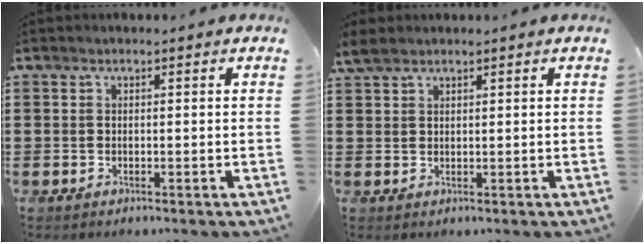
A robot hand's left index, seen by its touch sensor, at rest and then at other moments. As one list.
[{"total": 2.3, "force": [1.9, 0.7, 1.2], "torque": [-0.028, 0.004, 0.035]}]